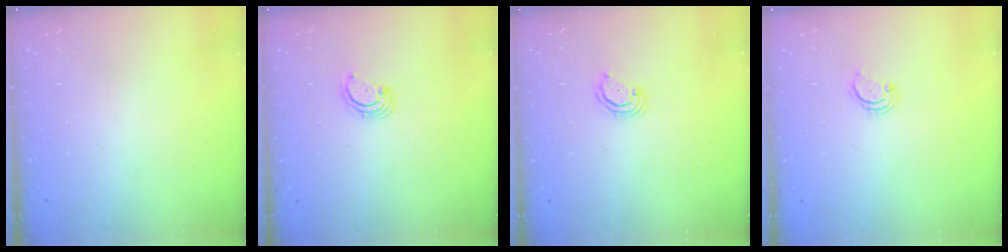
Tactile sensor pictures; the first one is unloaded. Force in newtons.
{"total": 2.5, "press": 2.5, "slide": 0.3}
{"total": 2.9, "press": 2.9, "slide": 0.3}
{"total": 2.6, "press": 2.5, "slide": 0.5}